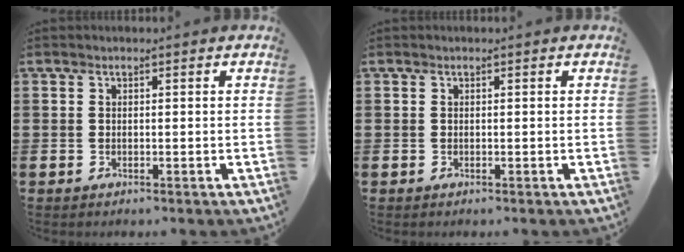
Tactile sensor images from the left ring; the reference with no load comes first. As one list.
[{"total": 0.0}]